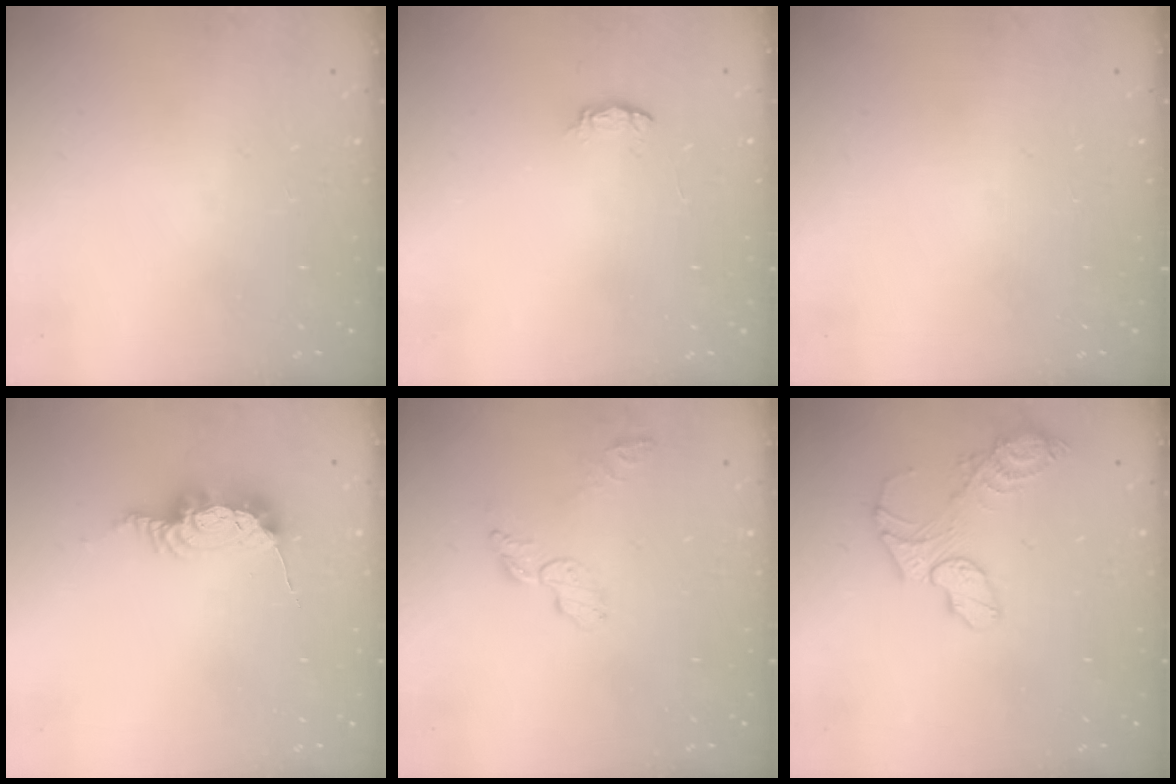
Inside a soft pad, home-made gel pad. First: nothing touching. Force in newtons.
{"total": 2.5, "press": 2.5, "slide": 0.4}
{"total": 0.0}
{"total": 9.8, "press": 9.8, "slide": 1.0}
{"total": 6.8, "press": 6.8, "slide": 0.1}
{"total": 10.3, "press": 10.2, "slide": 1.0}